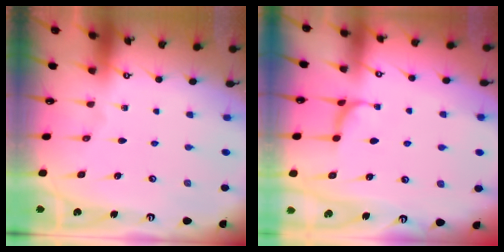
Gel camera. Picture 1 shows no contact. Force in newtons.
{"total": 1.0, "press": 0.9, "slide": 0.6}